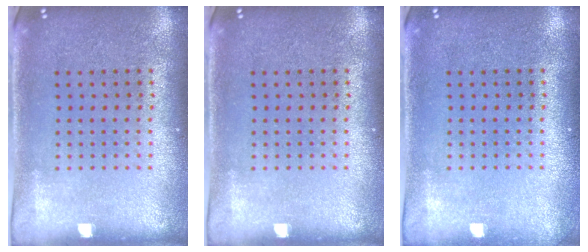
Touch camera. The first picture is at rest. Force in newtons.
{"total": 0.0}
{"total": 0.5, "press": 0.5, "slide": 0.1}